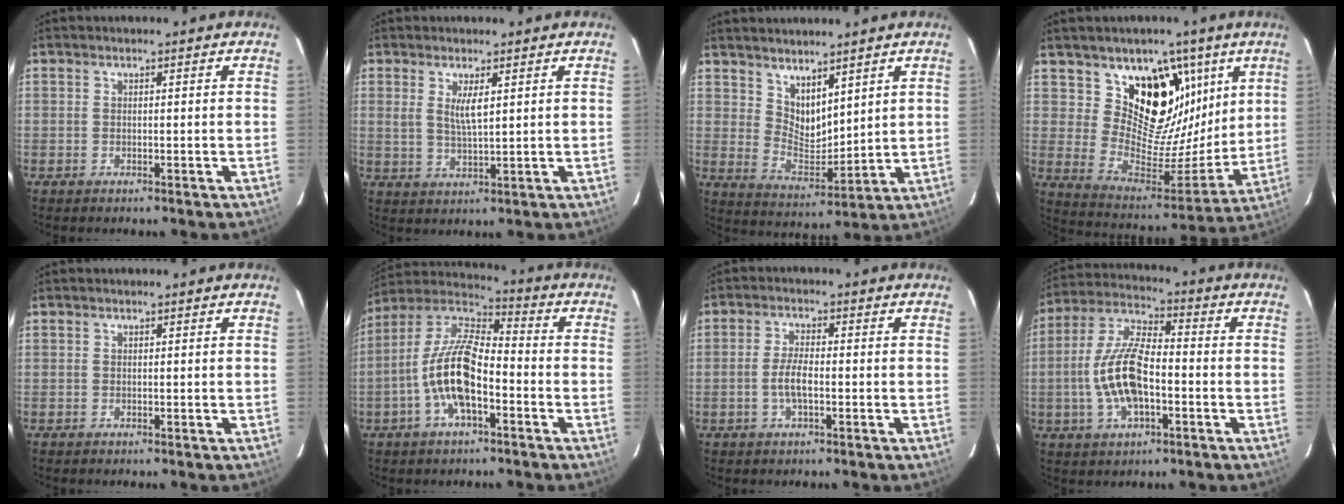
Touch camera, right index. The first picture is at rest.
{"total": 4.1, "force": [1.5, 0.9, 3.7], "torque": [-0.070, -0.006, 0.032]}
{"total": 7.7, "force": [5.7, 3.5, 3.8], "torque": [-0.059, -0.006, 0.115]}
{"total": 17.6, "force": [9.6, 12.3, 8.2], "torque": [-0.139, -0.031, 0.175]}
{"total": 0.0}
{"total": 13.6, "force": [-4.5, 5.1, 11.8], "torque": [-0.242, 0.006, -0.088]}
{"total": 4.0, "force": [-1.1, 1.2, 3.6], "torque": [-0.074, -0.001, -0.020]}
{"total": 13.4, "force": [-2.9, 5.7, 11.8], "torque": [-0.248, 0.006, -0.054]}